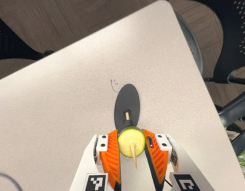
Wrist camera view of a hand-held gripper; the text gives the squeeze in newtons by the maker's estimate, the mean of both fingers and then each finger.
{"total": 12.6, "left": 12.7, "right": 12.6}